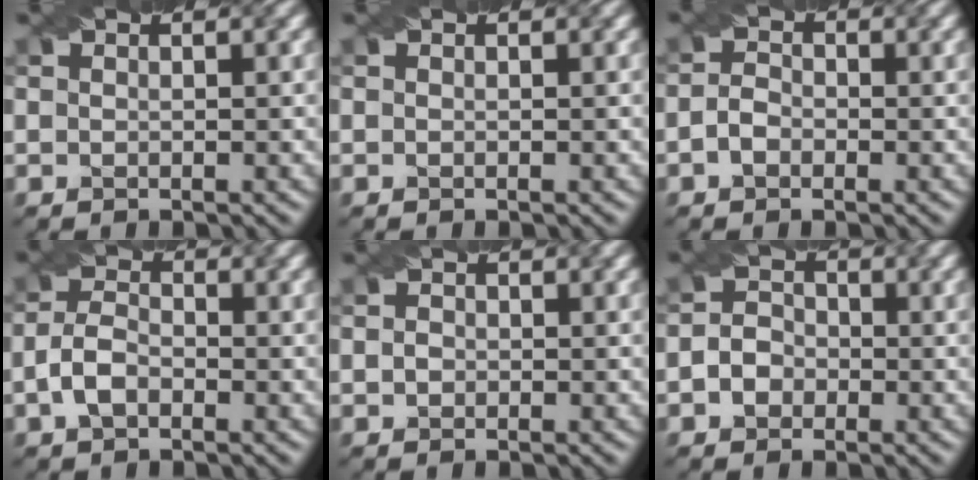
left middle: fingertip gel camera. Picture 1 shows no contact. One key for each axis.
{"total": 0.0}
{"total": 1.6, "fx": -1.0, "fy": 1.0, "fz": 0.9, "tx": -0.022, "ty": 0.003, "tz": -0.020}
{"total": 2.8, "fx": -1.4, "fy": 1.5, "fz": 1.9, "tx": -0.044, "ty": 0.006, "tz": -0.029}
{"total": 0.8, "fx": -0.2, "fy": 0.7, "fz": 0.3, "tx": -0.004, "ty": 0.003, "tz": -0.007}
{"total": 2.5, "fx": -1.1, "fy": 2.0, "fz": 1.0, "tx": -0.003, "ty": 0.003, "tz": -0.022}